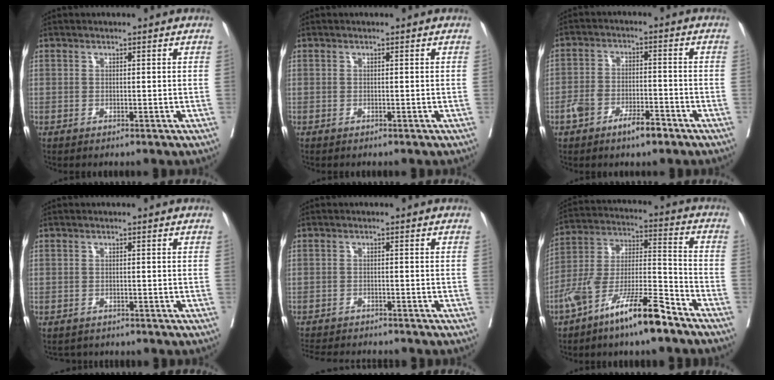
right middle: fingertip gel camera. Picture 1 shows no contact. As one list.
[{"total": 0.0}, {"total": 5.8, "force": [-3.7, 2.2, 3.9], "torque": [-0.077, 0.012, -0.059]}, {"total": 2.1, "force": [-1.9, 0.7, -0.2], "torque": [-0.003, -0.006, -0.031]}, {"total": 8.9, "force": [-8.5, 1.0, 2.6], "torque": [-0.045, -0.009, -0.123]}, {"total": 14.6, "force": [-10.1, 1.9, 10.4], "torque": [-0.207, -0.006, -0.189]}]